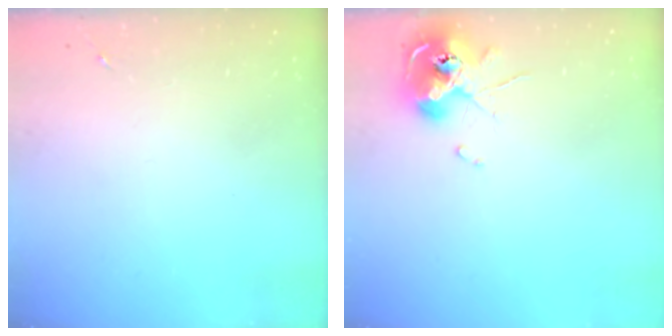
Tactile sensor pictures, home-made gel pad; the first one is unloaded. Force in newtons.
{"total": 10.2, "press": 10.1, "slide": 1.4}